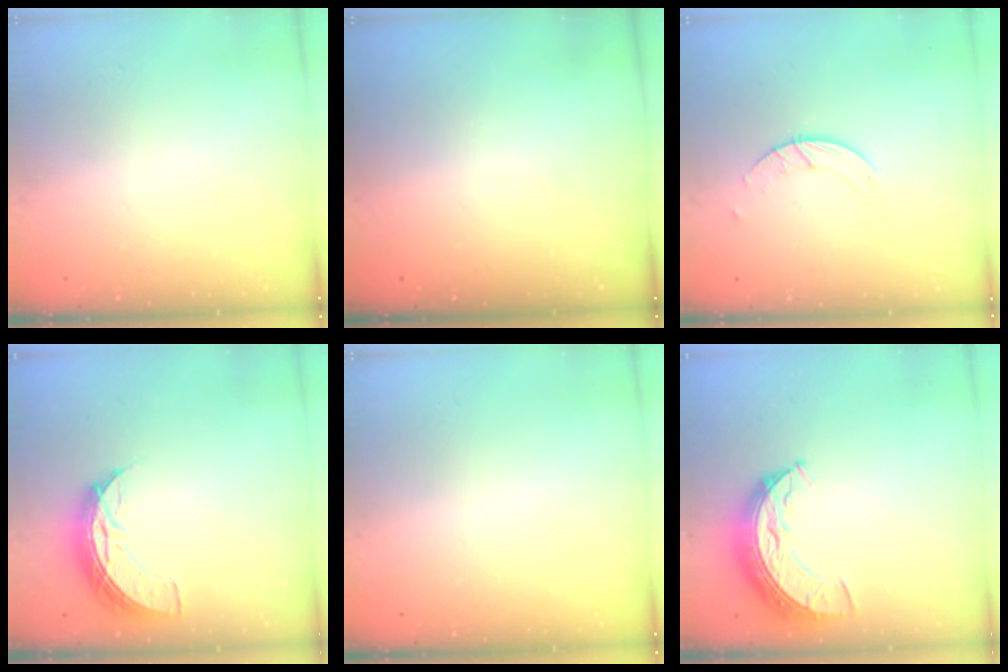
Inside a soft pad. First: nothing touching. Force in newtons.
{"total": 0.0}
{"total": 2.8, "press": 2.8, "slide": 0.3}
{"total": 8.3, "press": 8.3, "slide": 0.4}
{"total": 0.0}
{"total": 10.5, "press": 10.5, "slide": 0.5}